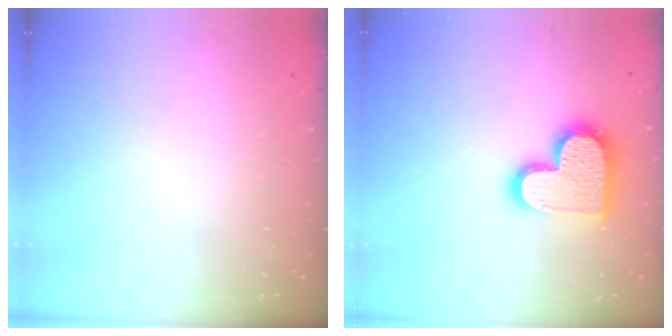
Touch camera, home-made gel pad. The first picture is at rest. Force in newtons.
{"total": 16.0, "press": 16.0, "slide": 1.1}